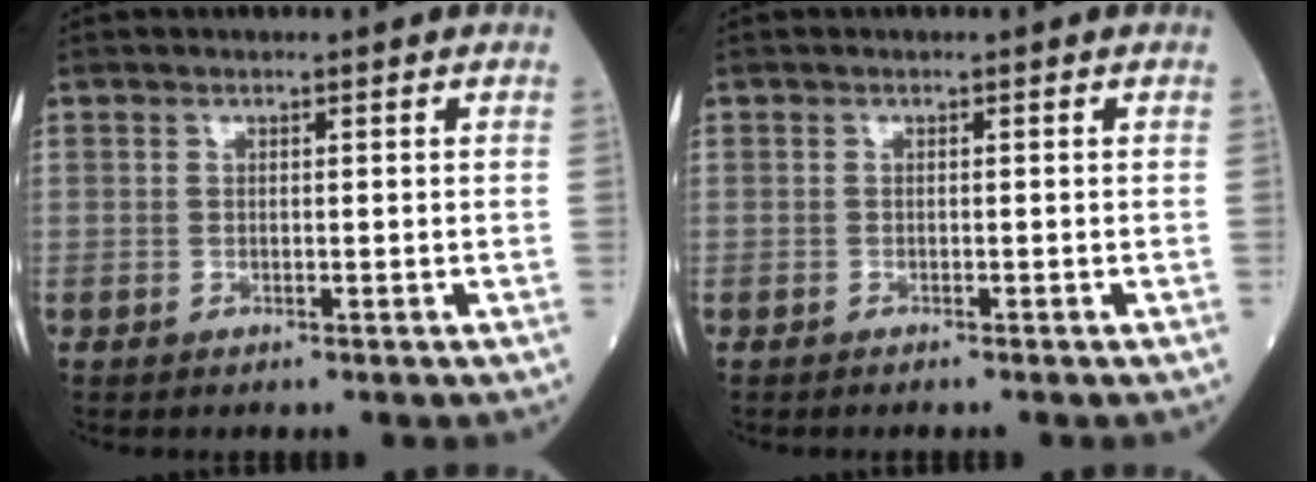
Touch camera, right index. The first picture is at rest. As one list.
[{"total": 0.9, "force": [-0.7, -0.1, 0.5], "torque": [-0.008, 0.001, -0.008]}]